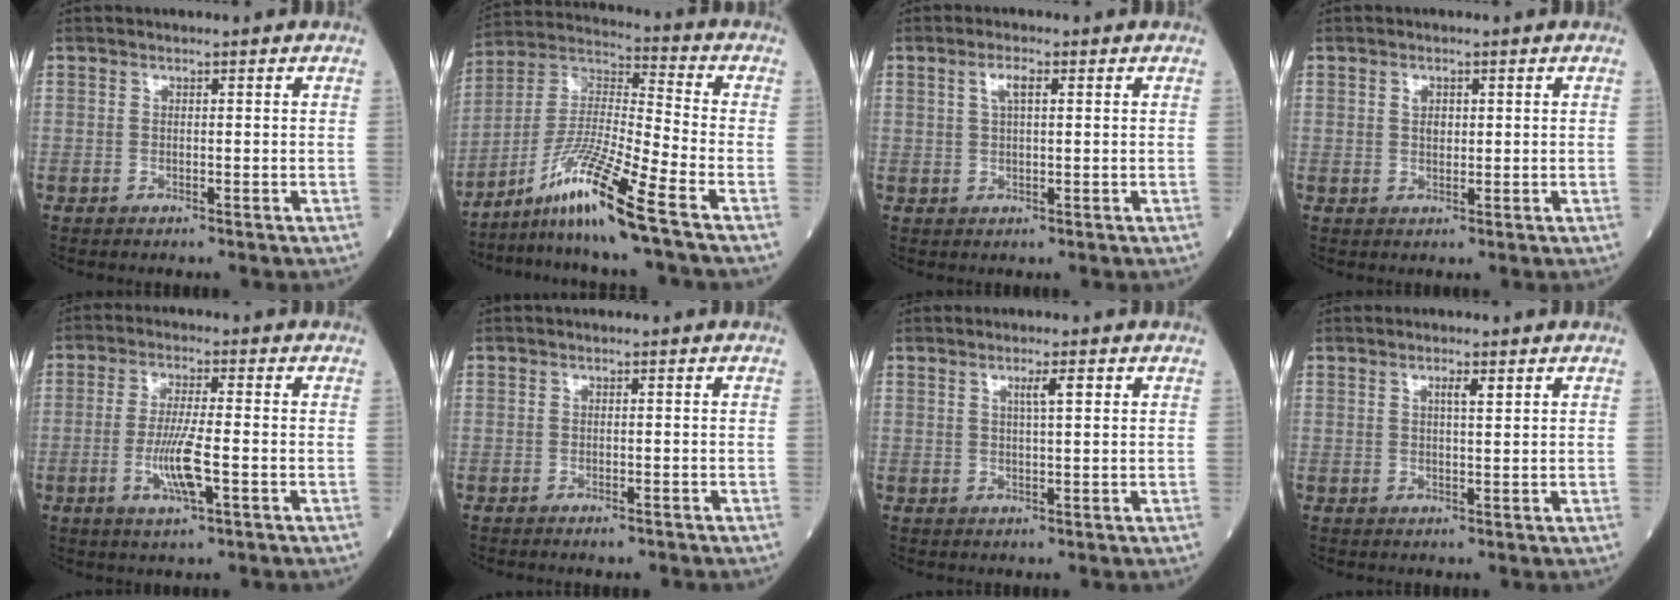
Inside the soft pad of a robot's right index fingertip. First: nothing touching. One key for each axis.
{"total": 13.6, "fx": -8.7, "fy": -1.6, "fz": 10.3, "tx": -0.213, "ty": -0.015, "tz": -0.164}
{"total": 2.7, "fx": 1.1, "fy": 0.7, "fz": 2.4, "tx": -0.050, "ty": 0.007, "tz": 0.020}
{"total": 1.6, "fx": 0.6, "fy": 0.9, "fz": 1.2, "tx": -0.022, "ty": 0.000, "tz": 0.010}
{"total": 6.9, "fx": -2.0, "fy": 0.4, "fz": 6.6, "tx": -0.132, "ty": -0.010, "tz": -0.037}
{"total": 1.3, "fx": -1.1, "fy": 0.3, "fz": 0.7, "tx": -0.011, "ty": -0.001, "tz": -0.012}
{"total": 2.2, "fx": 1.0, "fy": 0.3, "fz": 1.9, "tx": -0.033, "ty": 0.001, "tz": 0.016}
{"total": 1.7, "fx": 0.8, "fy": 0.1, "fz": 1.5, "tx": -0.027, "ty": 0.000, "tz": 0.013}